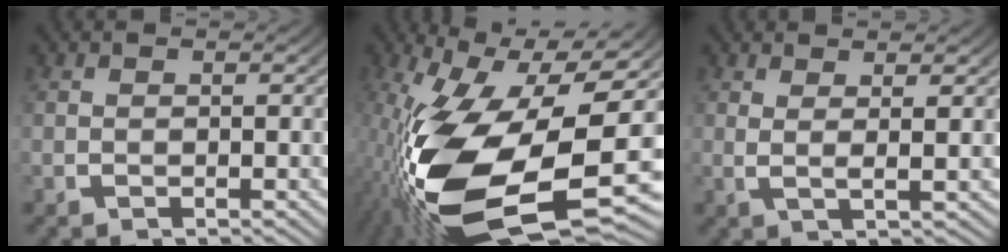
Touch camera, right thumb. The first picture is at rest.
{"total": 24.1, "force": [-3.3, 13.7, 19.5], "torque": [-0.402, -0.085, -0.002]}
{"total": 2.1, "force": [1.3, -0.2, 1.6], "torque": [-0.039, -0.008, 0.027]}